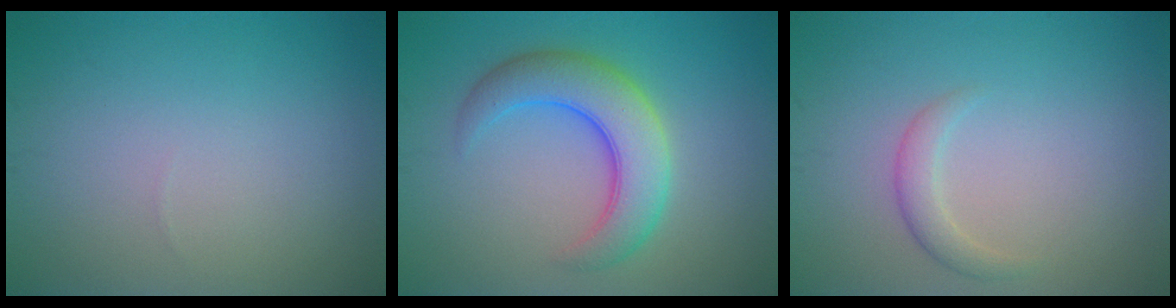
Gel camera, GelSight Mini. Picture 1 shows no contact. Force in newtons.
{"total": 6.2, "press": 6.2, "slide": 0.2}
{"total": 1.6, "press": 1.6, "slide": 0.1}